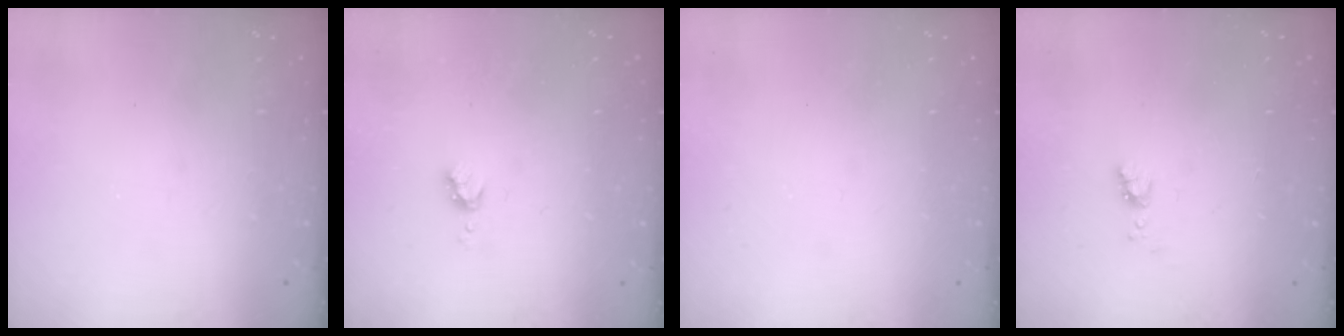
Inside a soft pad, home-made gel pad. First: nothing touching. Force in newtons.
{"total": 3.8, "press": 3.7, "slide": 0.6}
{"total": 0.0}
{"total": 3.9, "press": 3.9, "slide": 0.6}